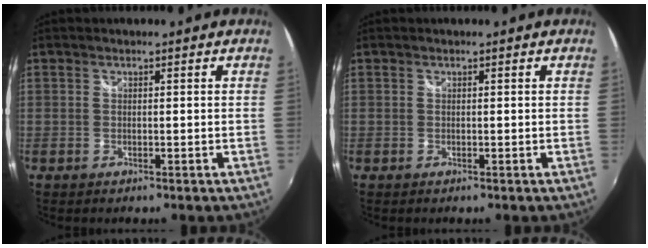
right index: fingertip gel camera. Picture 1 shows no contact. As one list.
[{"total": 0.0}]